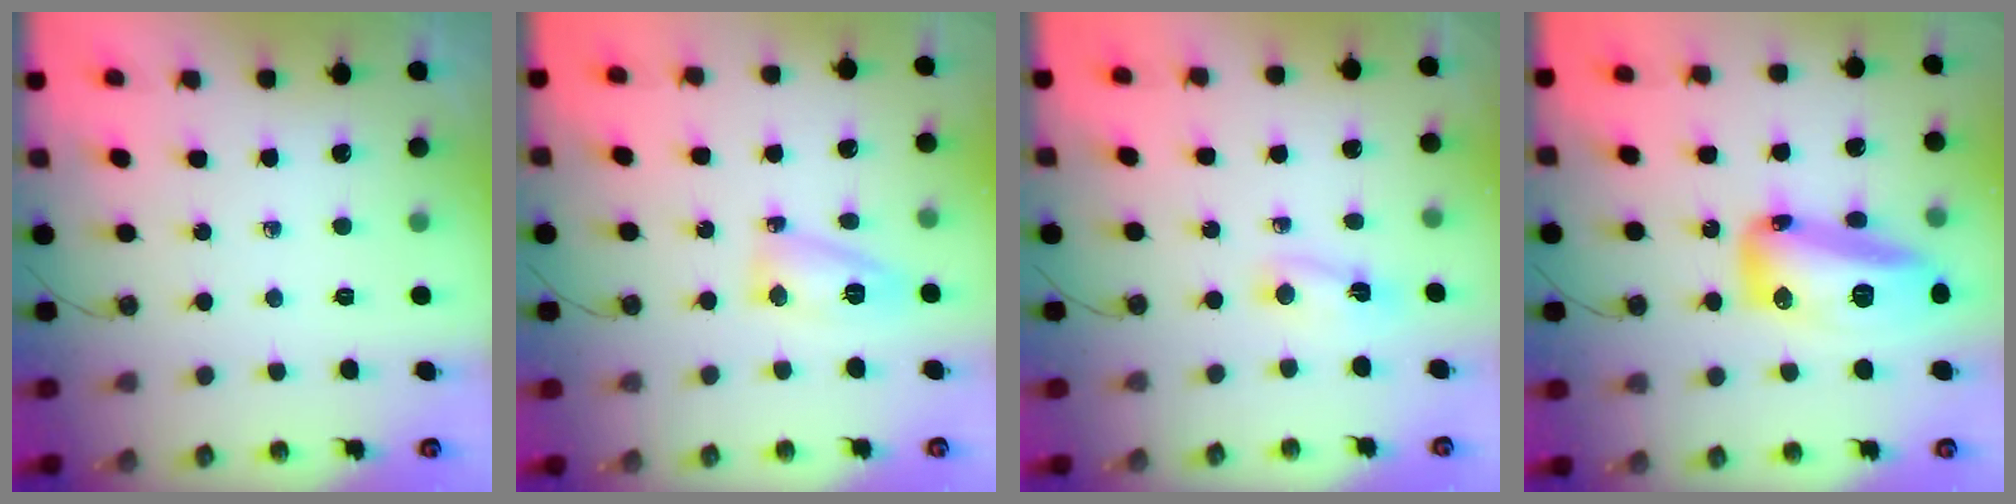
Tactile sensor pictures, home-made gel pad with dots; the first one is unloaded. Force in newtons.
{"total": 8.0, "press": 7.9, "slide": 0.6}
{"total": 2.4, "press": 2.4, "slide": 0.6}
{"total": 32.3, "press": 23.8, "slide": 21.9}